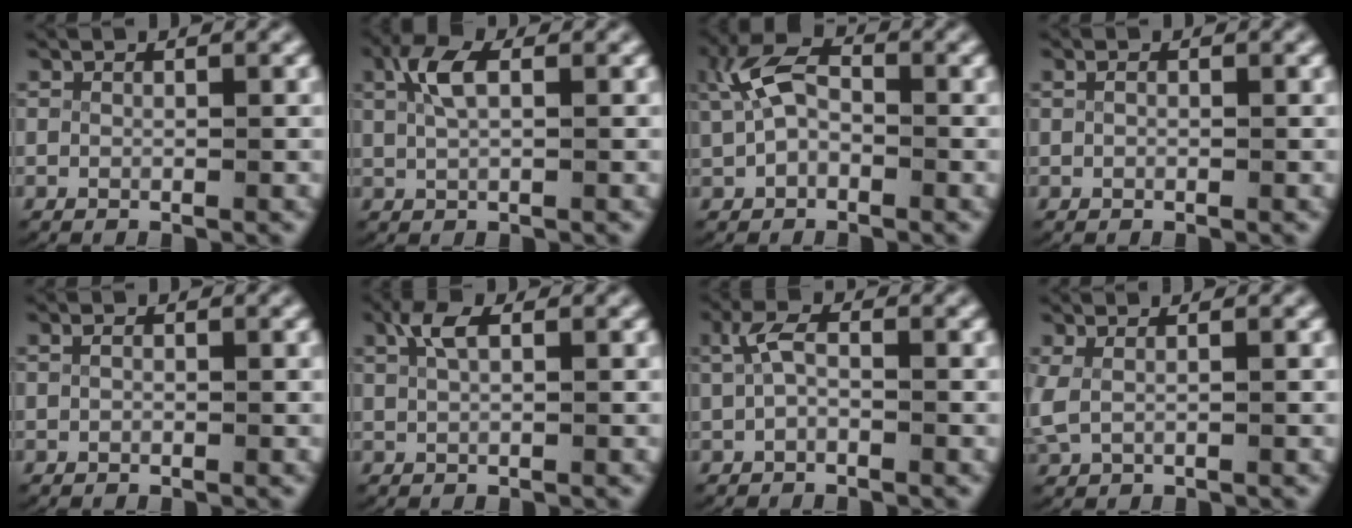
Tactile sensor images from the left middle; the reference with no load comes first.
{"total": 2.8, "force": [1.0, 1.1, 2.4], "torque": [-0.058, 0.001, 0.021]}
{"total": 4.6, "force": [0.9, 3.1, 3.3], "torque": [-0.076, -0.003, 0.019]}
{"total": 0.0}
{"total": 0.0}
{"total": 2.2, "force": [1.2, 0.6, 1.7], "torque": [-0.041, 0.002, 0.026]}
{"total": 2.1, "force": [0.1, 1.1, 1.8], "torque": [-0.048, -0.002, 0.006]}
{"total": 2.2, "force": [0.5, 1.6, 1.5], "torque": [-0.050, -0.003, 0.016]}